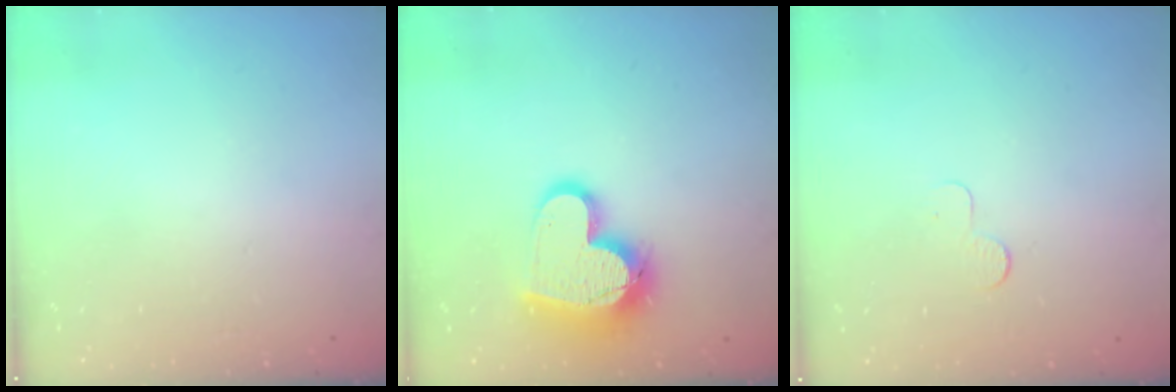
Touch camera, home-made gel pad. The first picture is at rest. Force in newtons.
{"total": 15.9, "press": 15.9, "slide": 1.3}
{"total": 2.6, "press": 2.6, "slide": 0.2}